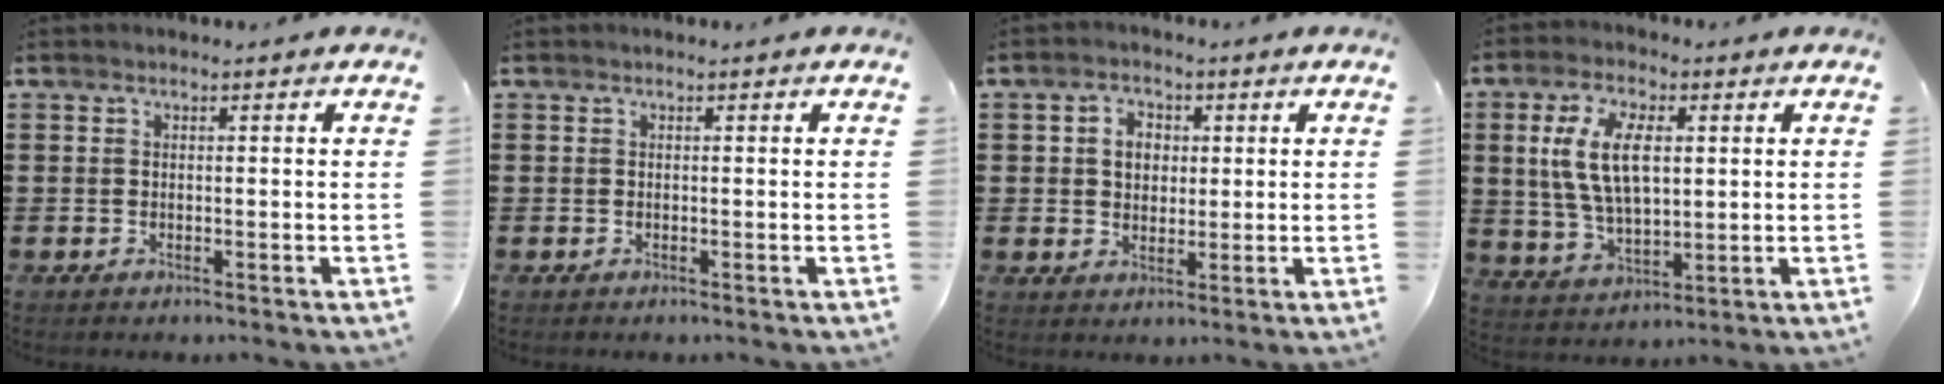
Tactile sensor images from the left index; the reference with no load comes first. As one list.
[{"total": 0.0}, {"total": 4.0, "force": [0.8, 3.3, 2.2], "torque": [-0.048, 0.009, 0.008]}, {"total": 9.9, "force": [2.1, 4.8, 8.4], "torque": [-0.189, 0.008, 0.033]}]